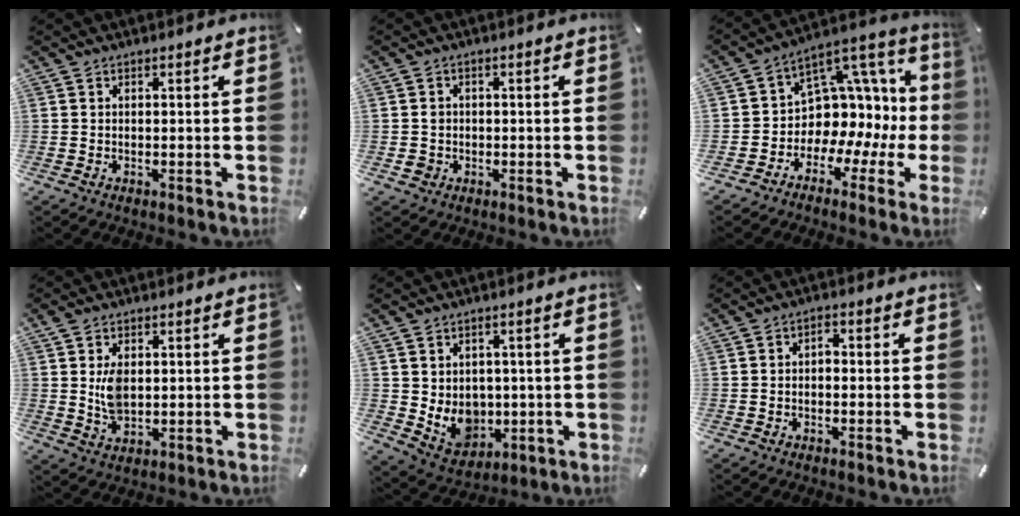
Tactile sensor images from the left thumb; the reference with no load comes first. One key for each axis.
{"total": 2.6, "fx": -0.4, "fy": 2.4, "fz": 0.9, "tx": -0.018, "ty": 0.004, "tz": -0.007}
{"total": 11.2, "fx": 2.0, "fy": 9.5, "fz": 5.6, "tx": -0.078, "ty": -0.045, "tz": 0.039}
{"total": 6.0, "fx": 1.2, "fy": 3.8, "fz": 4.5, "tx": -0.084, "ty": -0.003, "tz": 0.018}
{"total": 7.4, "fx": 1.3, "fy": 7.0, "fz": 2.2, "tx": -0.047, "ty": -0.019, "tz": 0.033}
{"total": 2.0, "fx": -0.6, "fy": 1.4, "fz": 1.2, "tx": -0.027, "ty": 0.010, "tz": -0.015}